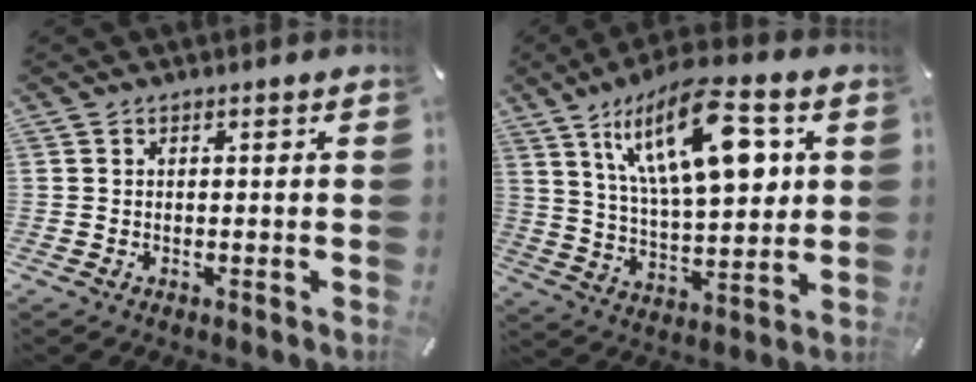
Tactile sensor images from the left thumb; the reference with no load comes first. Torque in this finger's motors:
{"motor_torque": [2.54, 2.47, 1.89, -0.88, 0.29]}